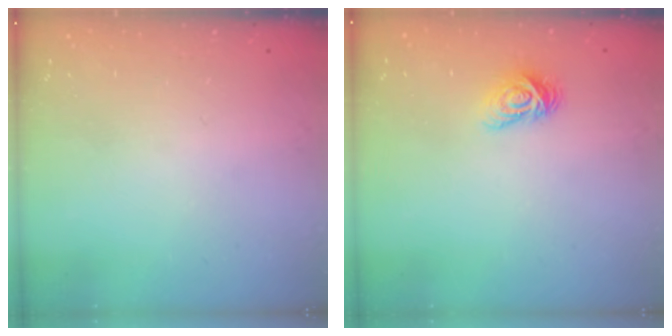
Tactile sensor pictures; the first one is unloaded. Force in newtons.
{"total": 5.0, "press": 4.9, "slide": 0.7}